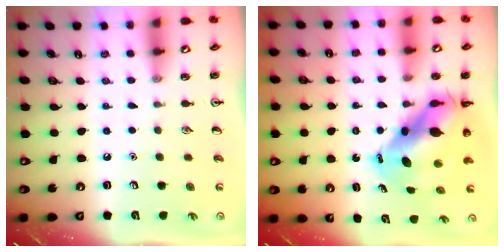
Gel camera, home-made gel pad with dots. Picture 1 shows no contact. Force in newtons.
{"total": 10.6, "press": 10.3, "slide": 2.5}